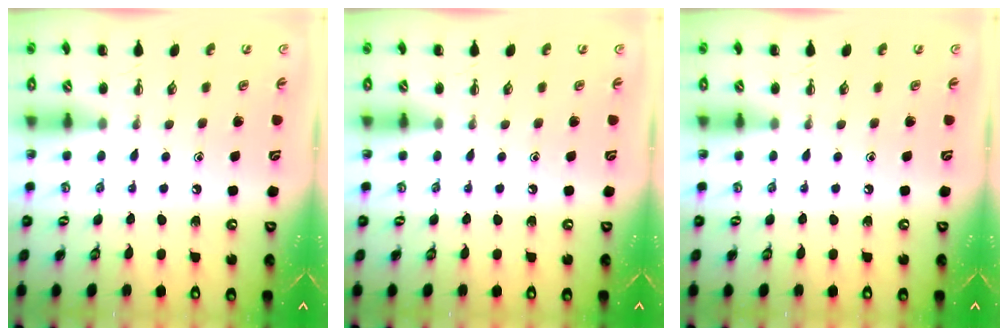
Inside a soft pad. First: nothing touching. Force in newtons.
{"total": 0.0}
{"total": 0.0}